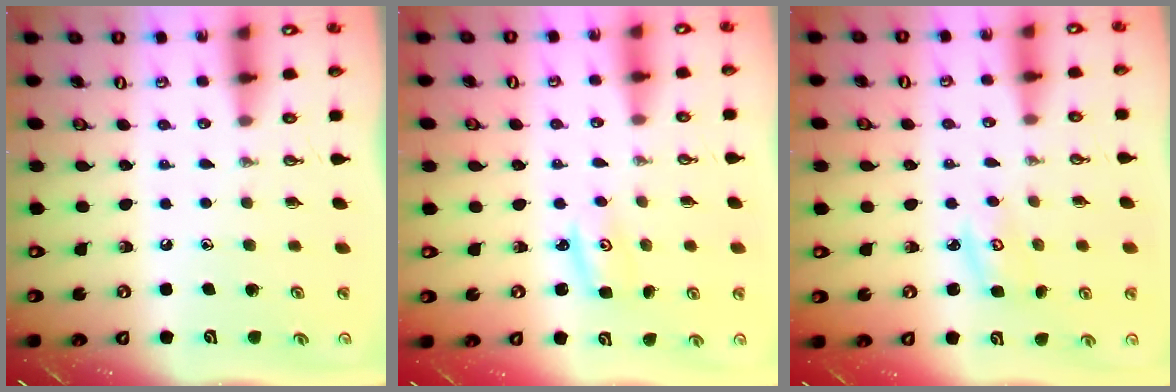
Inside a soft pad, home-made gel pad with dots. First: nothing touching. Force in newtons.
{"total": 2.7, "press": 2.7, "slide": 0.2}
{"total": 4.3, "press": 4.3, "slide": 0.4}